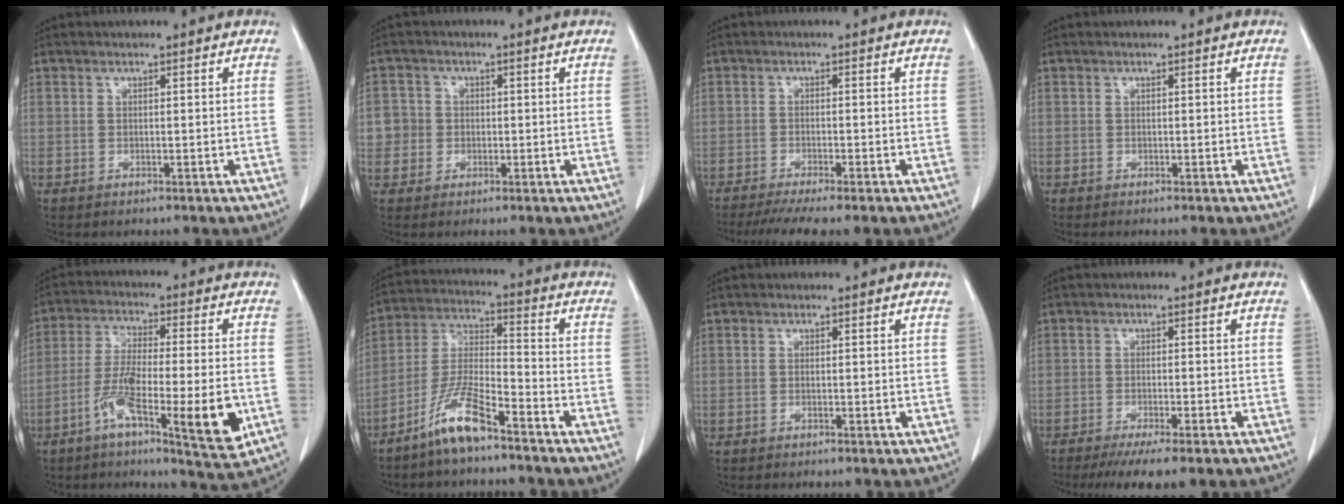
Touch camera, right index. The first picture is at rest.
{"total": 3.4, "force": [-0.1, 3.4, 0.1], "torque": [0.013, 0.010, -0.005]}
{"total": 8.0, "force": [-6.4, 0.2, 4.8], "torque": [-0.061, -0.011, -0.097]}
{"total": 0.0}
{"total": 14.2, "force": [-5.2, 1.9, 13.1], "torque": [-0.225, -0.012, -0.086]}
{"total": 9.8, "force": [-7.0, 1.4, 6.7], "torque": [-0.144, -0.011, -0.142]}
{"total": 0.6, "force": [-0.2, 0.1, 0.6], "torque": [-0.010, -0.003, -0.001]}
{"total": 8.2, "force": [-6.1, 0.5, 5.4], "torque": [-0.066, -0.016, -0.092]}